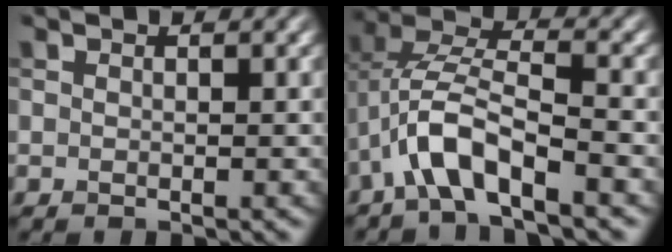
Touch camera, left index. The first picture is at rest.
{"total": 6.2, "force": [-3.3, 1.9, 4.9], "torque": [-0.098, 0.009, -0.068]}